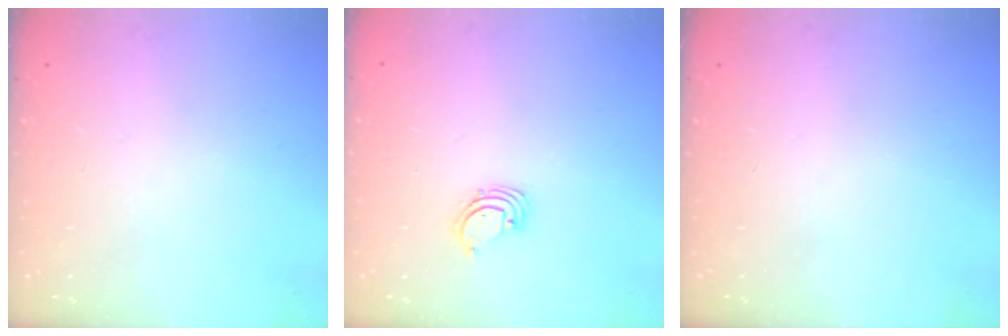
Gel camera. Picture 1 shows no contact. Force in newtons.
{"total": 1.4, "press": 1.4, "slide": 0.1}
{"total": 0.0}